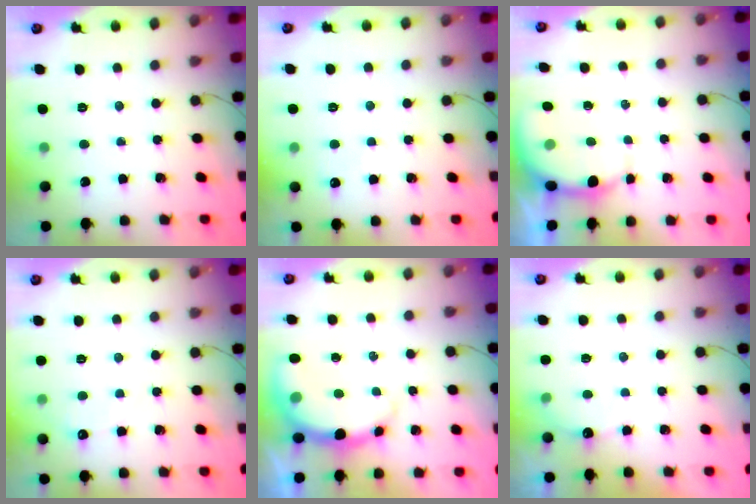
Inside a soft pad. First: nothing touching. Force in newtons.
{"total": 5.1, "press": 5.0, "slide": 1.0}
{"total": 4.1, "press": 4.0, "slide": 0.7}
{"total": 4.6, "press": 4.4, "slide": 1.5}
{"total": 8.7, "press": 8.5, "slide": 1.8}
{"total": 5.4, "press": 5.3, "slide": 0.9}